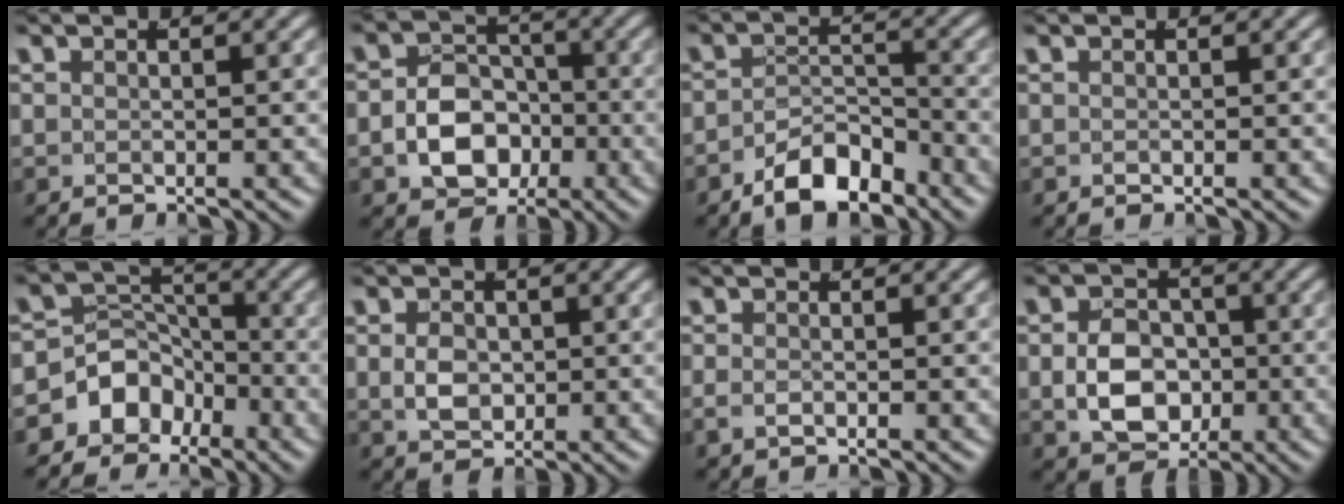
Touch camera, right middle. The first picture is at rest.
{"total": 6.5, "force": [-1.5, 5.5, 3.1], "torque": [-0.058, -0.012, -0.024]}
{"total": 4.9, "force": [-3.8, 2.0, 2.5], "torque": [-0.025, -0.001, -0.065]}
{"total": 0.0}
{"total": 8.9, "force": [-3.3, 7.5, 3.5], "torque": [-0.071, -0.019, -0.065]}
{"total": 2.2, "force": [-0.1, 1.5, 1.6], "torque": [-0.027, -0.007, 0.007]}
{"total": 1.0, "force": [-0.7, 0.4, 0.6], "torque": [-0.024, -0.003, -0.008]}
{"total": 5.6, "force": [-0.9, 4.3, 3.4], "torque": [-0.049, -0.011, -0.011]}